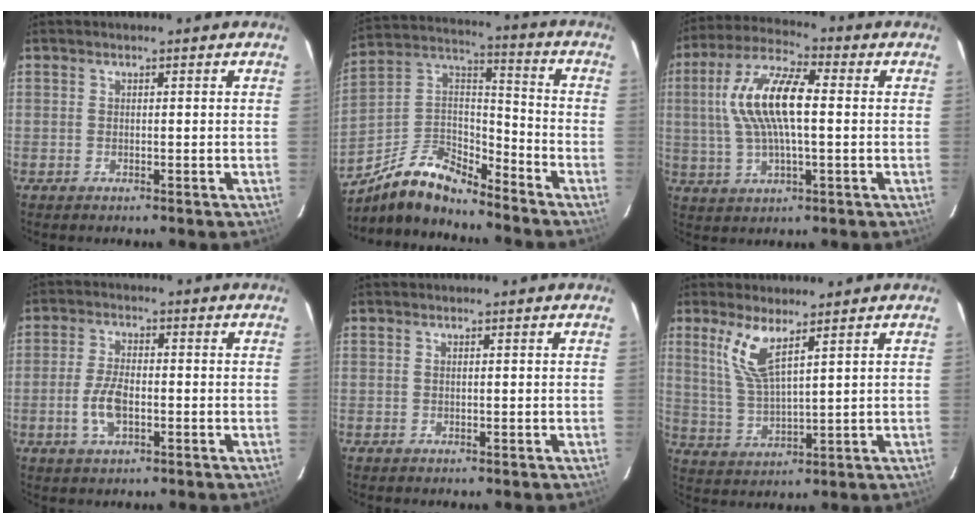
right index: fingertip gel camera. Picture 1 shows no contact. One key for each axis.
{"total": 13.8, "fx": -11.1, "fy": 4.3, "fz": 7.1, "tx": -0.159, "ty": 0.023, "tz": -0.212}
{"total": 13.7, "fx": 1.3, "fy": 4.6, "fz": 12.8, "tx": -0.258, "ty": 0.017, "tz": 0.022}
{"total": 6.3, "fx": -1.7, "fy": 3.0, "fz": 5.3, "tx": -0.114, "ty": 0.000, "tz": -0.031}
{"total": 0.0}
{"total": 7.5, "fx": 4.4, "fy": 1.5, "fz": 5.9, "tx": -0.126, "ty": -0.008, "tz": 0.097}